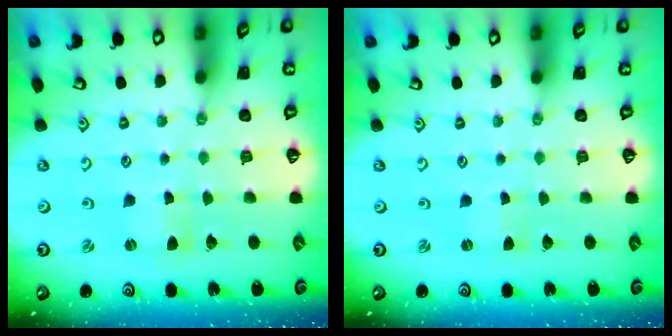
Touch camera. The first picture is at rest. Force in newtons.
{"total": 0.0}